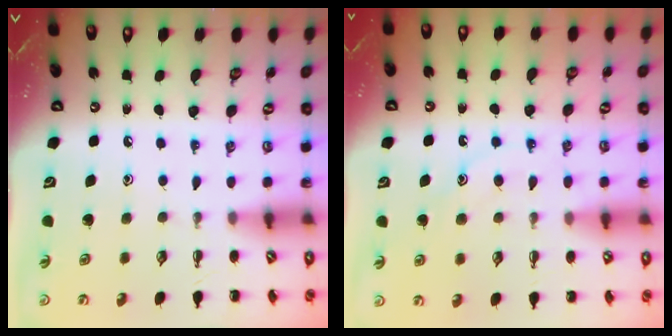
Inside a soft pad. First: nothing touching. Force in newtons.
{"total": 11.8, "press": 11.8, "slide": 1.0}